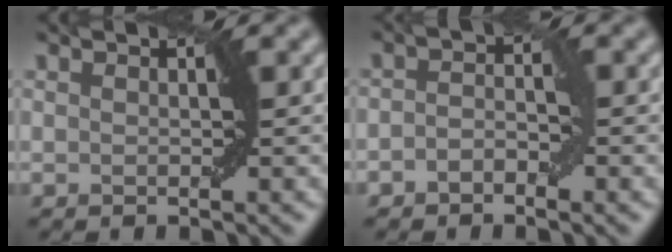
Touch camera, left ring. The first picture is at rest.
{"total": 1.6, "force": [-0.9, 0.9, 1.1], "torque": [-0.021, 0.005, -0.020]}